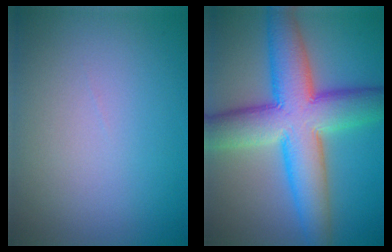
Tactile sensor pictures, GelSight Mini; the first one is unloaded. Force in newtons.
{"total": 11.1, "press": 11.1, "slide": 0.3}